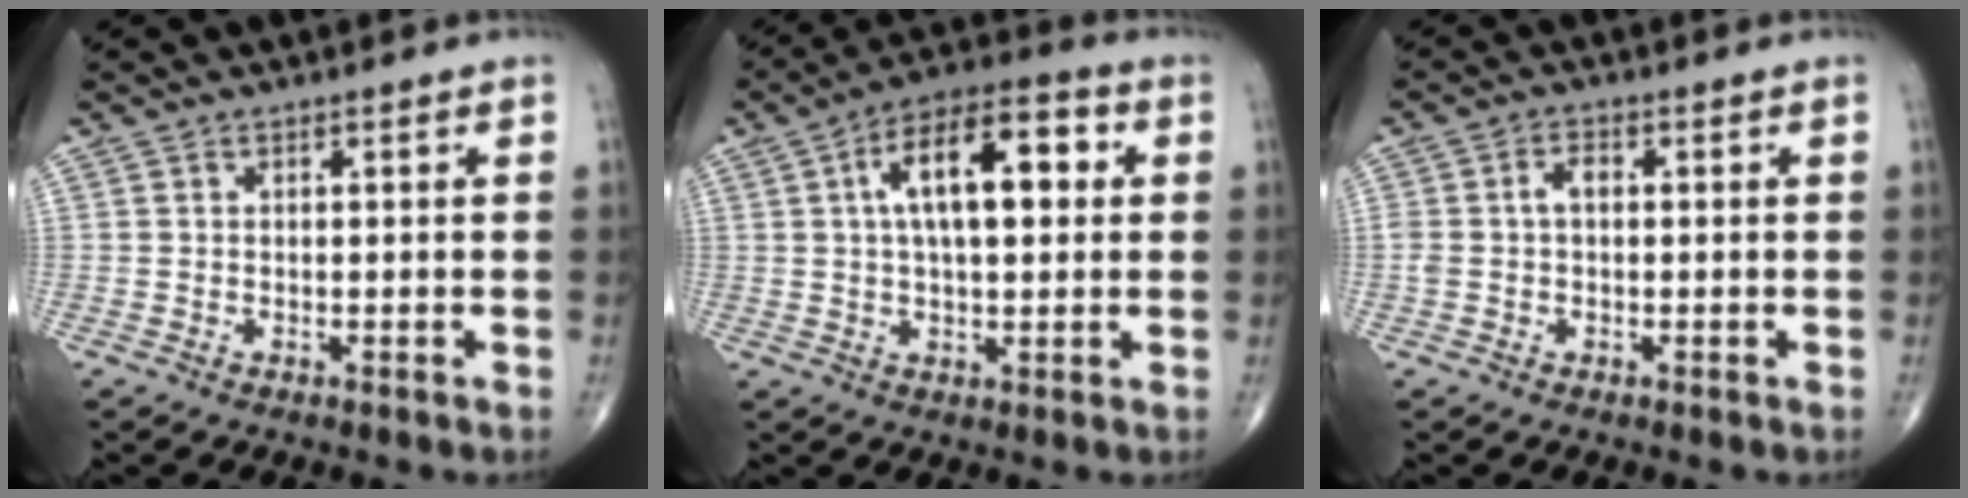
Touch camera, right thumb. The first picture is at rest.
{"total": 14.4, "force": [3.1, 6.5, 12.4], "torque": [-0.187, 0.024, 0.043]}
{"total": 3.2, "force": [0.1, 1.9, 2.5], "torque": [-0.057, 0.014, 0.000]}